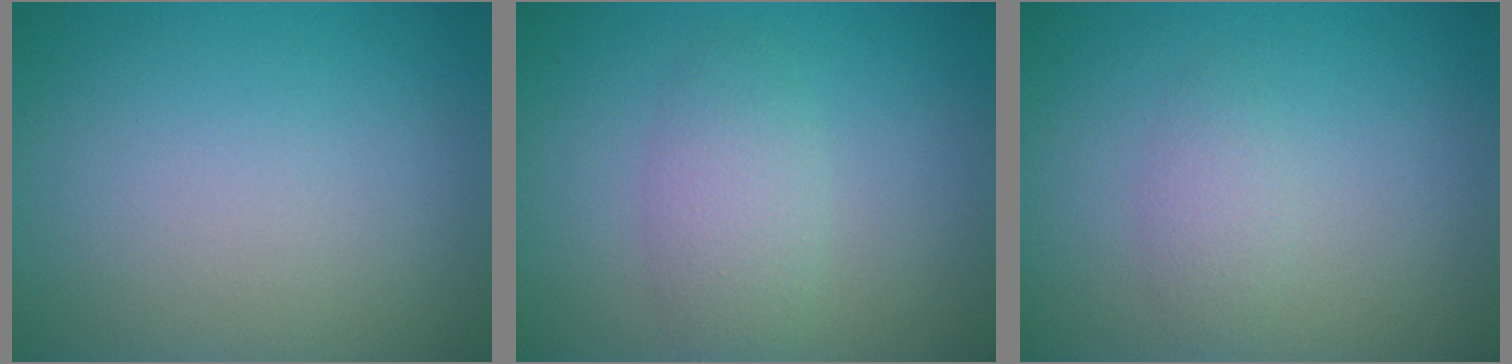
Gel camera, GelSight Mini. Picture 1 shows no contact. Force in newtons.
{"total": 2.8, "press": 2.8, "slide": 0.1}
{"total": 1.6, "press": 1.6, "slide": 0.0}